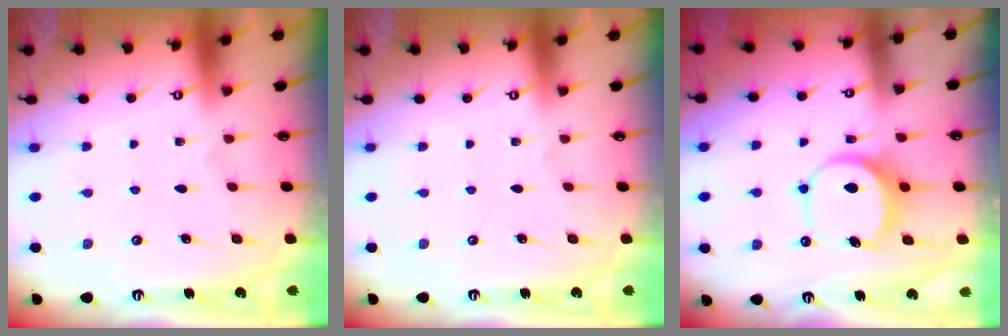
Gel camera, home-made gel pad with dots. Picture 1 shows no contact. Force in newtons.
{"total": 0.0}
{"total": 7.6, "press": 7.6, "slide": 0.4}